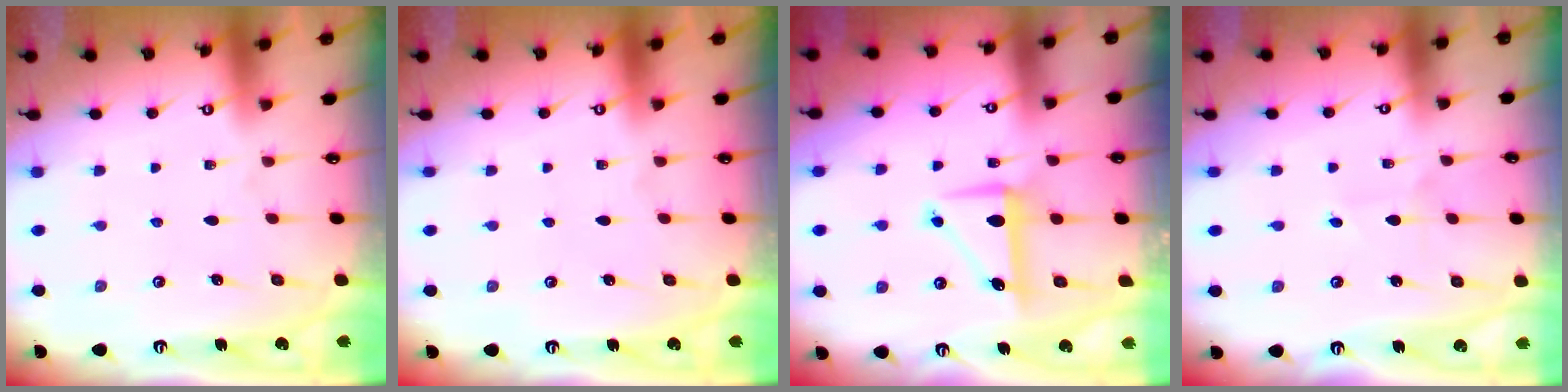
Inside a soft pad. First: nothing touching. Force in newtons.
{"total": 0.0}
{"total": 8.4, "press": 8.4, "slide": 0.3}
{"total": 2.7, "press": 2.7, "slide": 0.3}